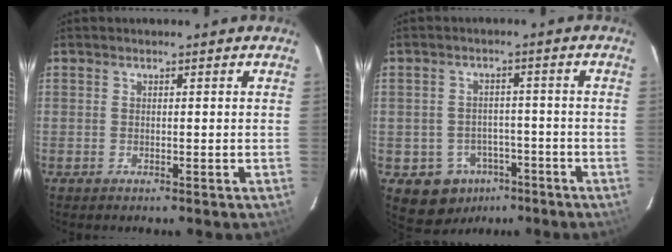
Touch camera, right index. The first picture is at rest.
{"total": 8.1, "force": [-4.5, 6.5, 1.8], "torque": [-0.047, 0.021, -0.044]}